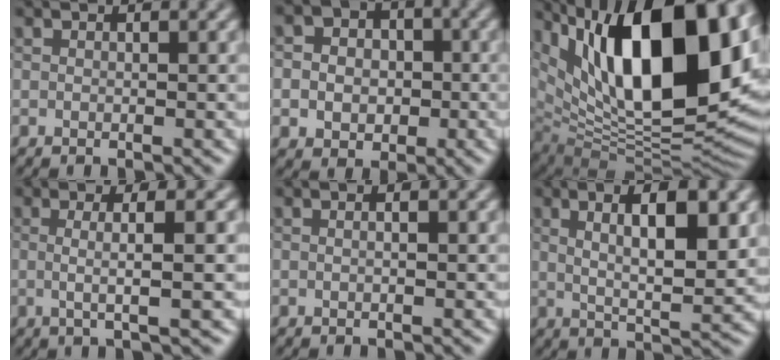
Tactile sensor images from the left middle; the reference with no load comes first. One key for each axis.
{"total": 6.1, "fx": -0.3, "fy": 5.4, "fz": 2.8, "tx": -0.030, "ty": 0.030, "tz": -0.030}
{"total": 18.6, "fx": 5.8, "fy": 8.9, "fz": 15.3, "tx": -0.231, "ty": 0.025, "tz": 0.099}
{"total": 3.5, "fx": -0.3, "fy": 0.6, "fz": 3.5, "tx": -0.061, "ty": 0.003, "tz": -0.004}
{"total": 0.7, "fx": -0.1, "fy": 0.3, "fz": 0.7, "tx": -0.003, "ty": -0.001, "tz": -0.008}
{"total": 6.9, "fx": 1.5, "fy": 1.8, "fz": 6.5, "tx": -0.098, "ty": 0.000, "tz": 0.031}